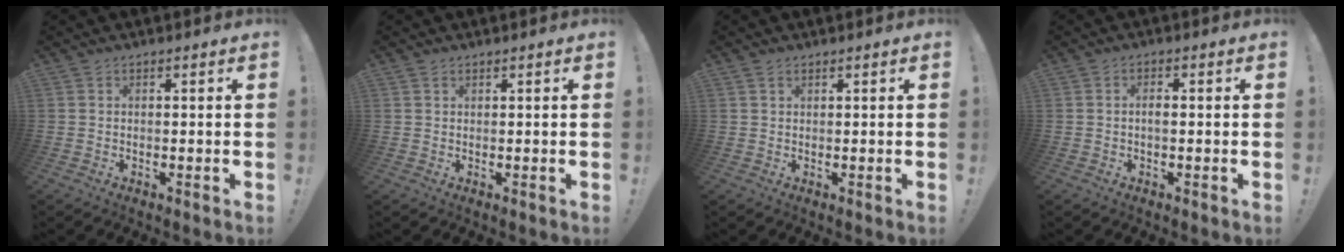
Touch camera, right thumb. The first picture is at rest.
{"total": 0.6, "force": [0.4, 0.4, 0.1], "torque": [0.004, -0.002, 0.007]}
{"total": 1.1, "force": [0.6, 0.8, 0.6], "torque": [-0.005, 0.000, 0.011]}
{"total": 2.0, "force": [-0.5, 0.7, 1.9], "torque": [-0.036, 0.005, -0.009]}